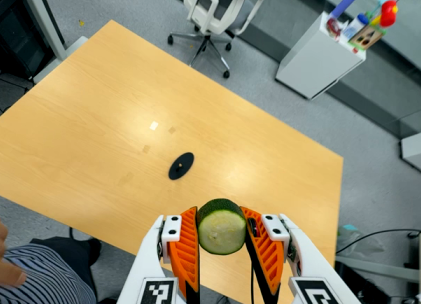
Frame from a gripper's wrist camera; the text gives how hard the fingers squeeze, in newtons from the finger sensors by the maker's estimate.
{"total": 11.7, "left": 11.9, "right": 11.5}